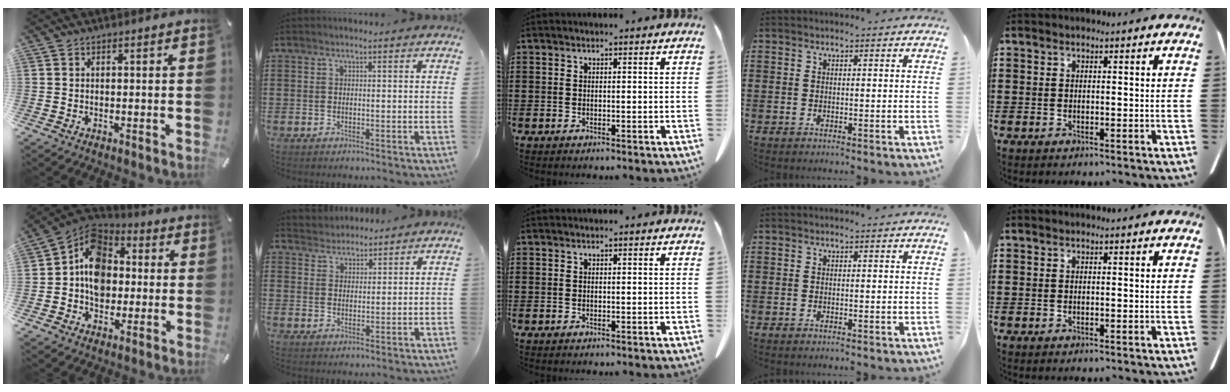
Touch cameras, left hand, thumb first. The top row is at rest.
{"thumb": {"total": 11.7, "force": [-0.5, 10.0, 6.1], "torque": [-0.105, 0.007, -0.012]}, "index": {"total": 3.1, "force": [2.8, 1.1, -0.7], "torque": [0.000, -0.003, 0.052]}}